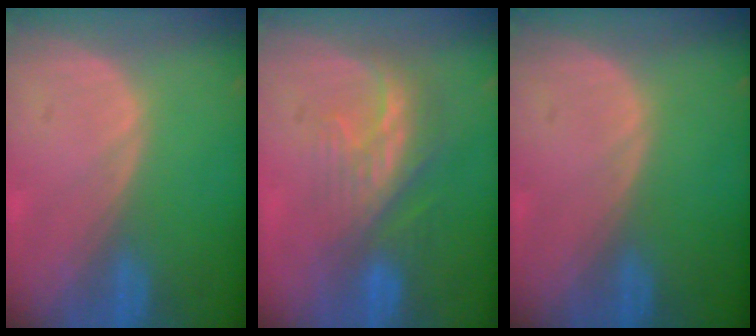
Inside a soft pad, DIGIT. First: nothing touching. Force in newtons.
{"total": 8.3, "press": 7.2, "slide": 4.0}
{"total": 0.0}